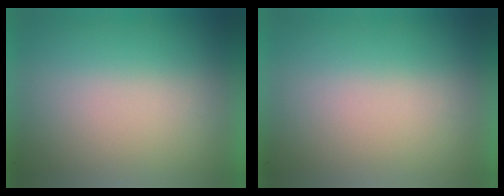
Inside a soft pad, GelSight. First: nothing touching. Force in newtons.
{"total": 0.0}